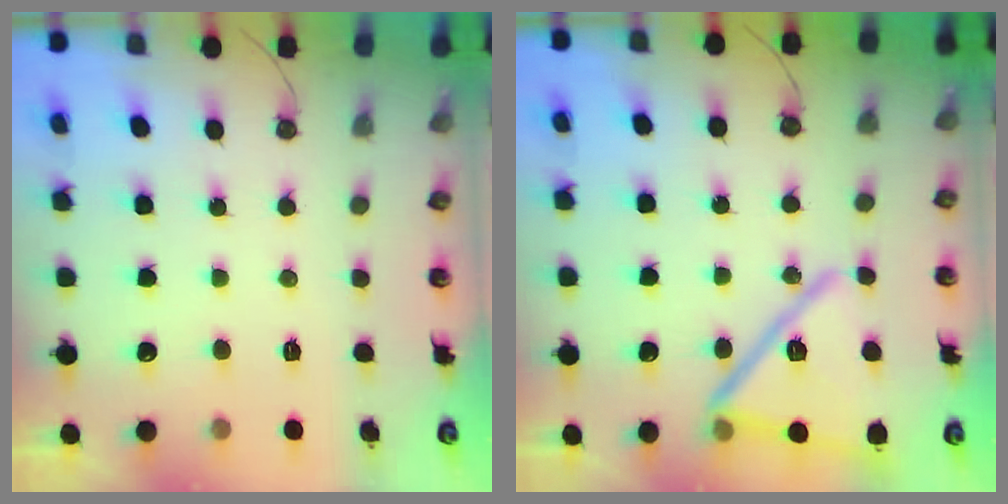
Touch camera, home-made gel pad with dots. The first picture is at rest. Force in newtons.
{"total": 17.8, "press": 16.4, "slide": 7.0}